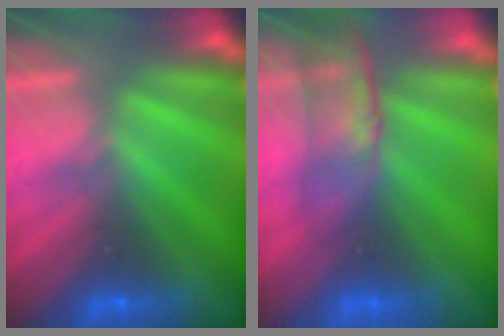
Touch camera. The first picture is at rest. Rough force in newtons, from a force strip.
{"total": 3.0}